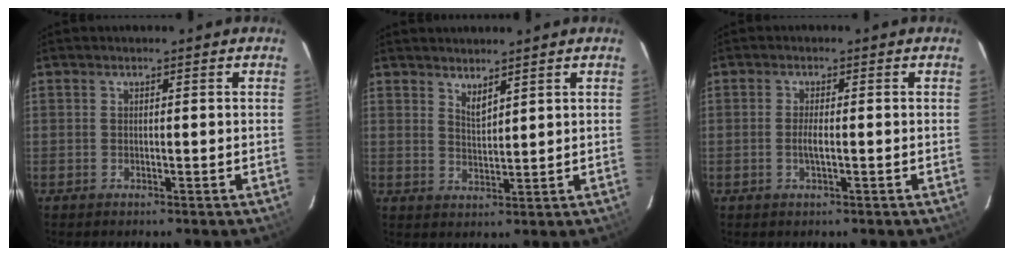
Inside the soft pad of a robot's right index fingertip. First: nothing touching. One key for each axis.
{"total": 2.9, "fx": 2.5, "fy": 0.5, "fz": 1.4, "tx": -0.023, "ty": -0.001, "tz": 0.043}
{"total": 2.1, "fx": -0.6, "fy": 0.2, "fz": 2.0, "tx": -0.039, "ty": 0.000, "tz": -0.012}